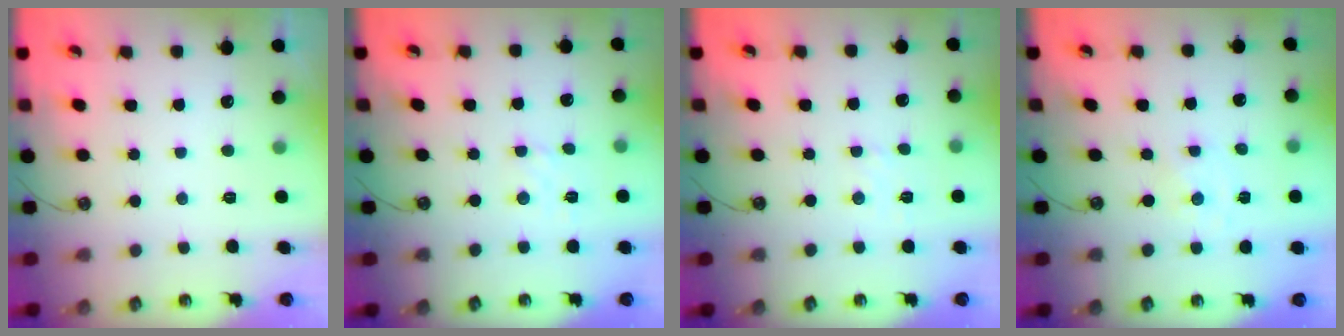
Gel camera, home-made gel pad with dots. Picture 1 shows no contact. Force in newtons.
{"total": 2.2, "press": 2.2, "slide": 0.6}
{"total": 1.9, "press": 1.9, "slide": 0.3}
{"total": 0.0}